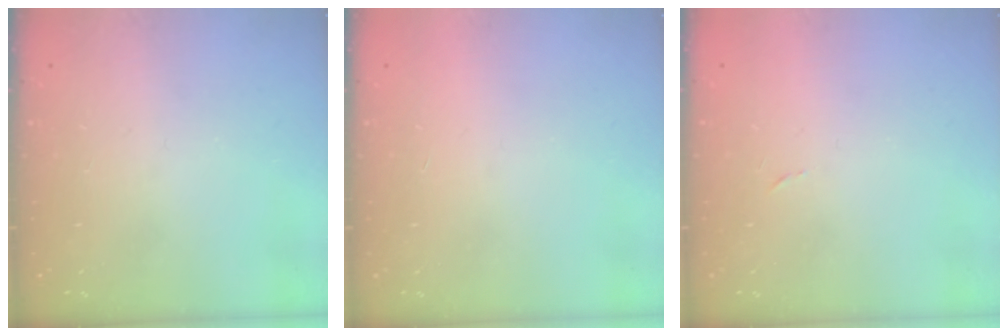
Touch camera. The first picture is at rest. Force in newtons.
{"total": 1.6, "press": 1.6, "slide": 0.1}
{"total": 2.4, "press": 2.4, "slide": 0.4}